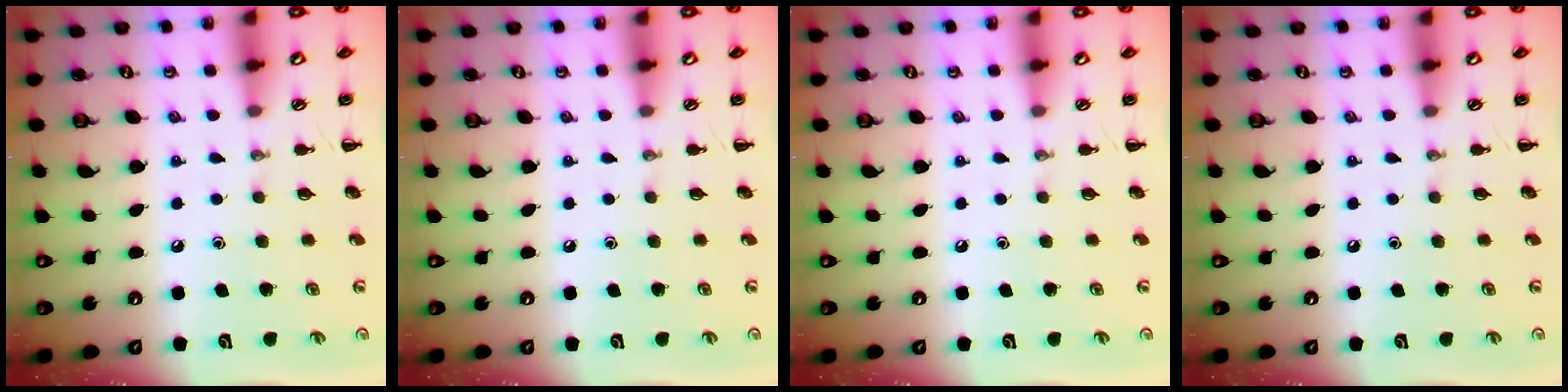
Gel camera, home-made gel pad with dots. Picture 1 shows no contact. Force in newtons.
{"total": 0.0}
{"total": 0.0}
{"total": 0.0}